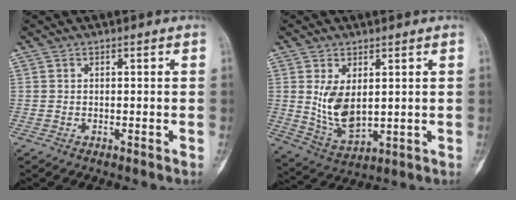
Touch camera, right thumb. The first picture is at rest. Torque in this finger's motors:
{"motor_torque": [-0.36, 0.70, 0.31, 0.30, 0.08]}